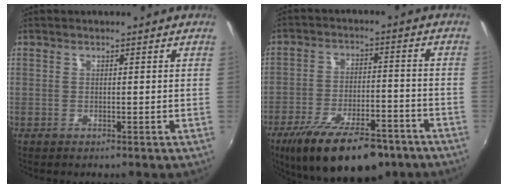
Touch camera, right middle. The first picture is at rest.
{"total": 18.7, "force": [-13.1, 7.1, 11.4], "torque": [-0.212, -0.029, -0.194]}